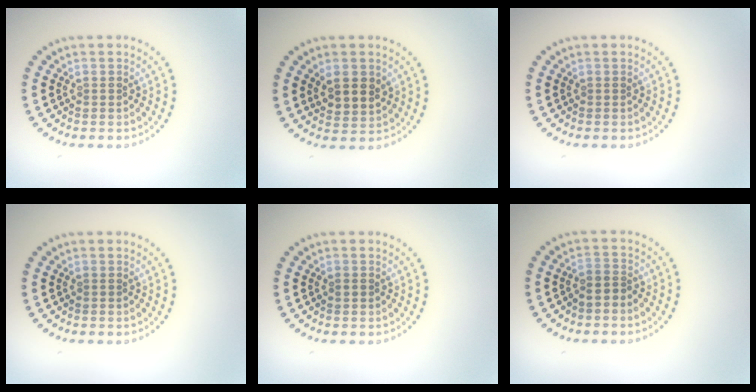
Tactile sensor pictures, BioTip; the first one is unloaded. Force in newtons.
{"total": 2.7, "press": 2.6, "slide": 1.0}
{"total": 0.0}
{"total": 0.0}
{"total": 0.5, "press": 0.5, "slide": 0.1}
{"total": 1.2, "press": 0.9, "slide": 0.8}